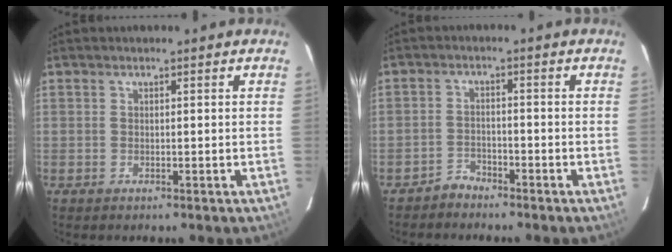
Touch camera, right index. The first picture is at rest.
{"total": 2.8, "force": [-2.5, 1.1, -0.1], "torque": [0.000, 0.007, -0.047]}